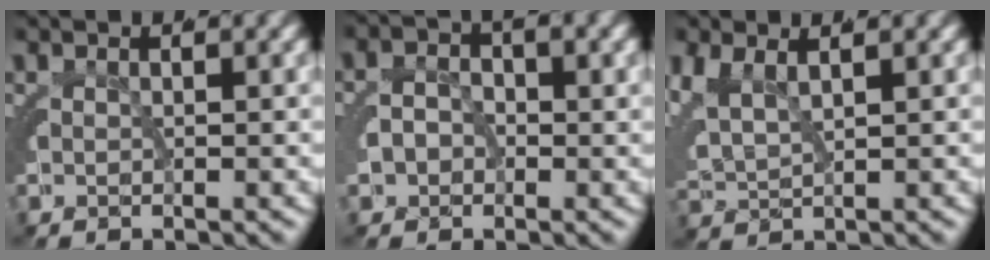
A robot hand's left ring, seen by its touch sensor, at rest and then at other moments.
{"total": 4.2, "force": [-0.6, 4.0, 1.3], "torque": [-0.026, -0.013, -0.008]}
{"total": 4.9, "force": [1.0, 4.2, 2.3], "torque": [-0.079, -0.009, 0.018]}